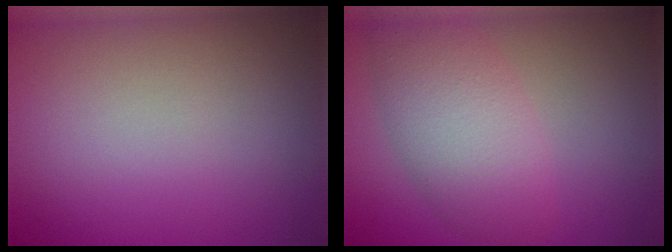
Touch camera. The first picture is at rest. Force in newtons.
{"total": 5.4, "press": 5.4, "slide": 0.2}